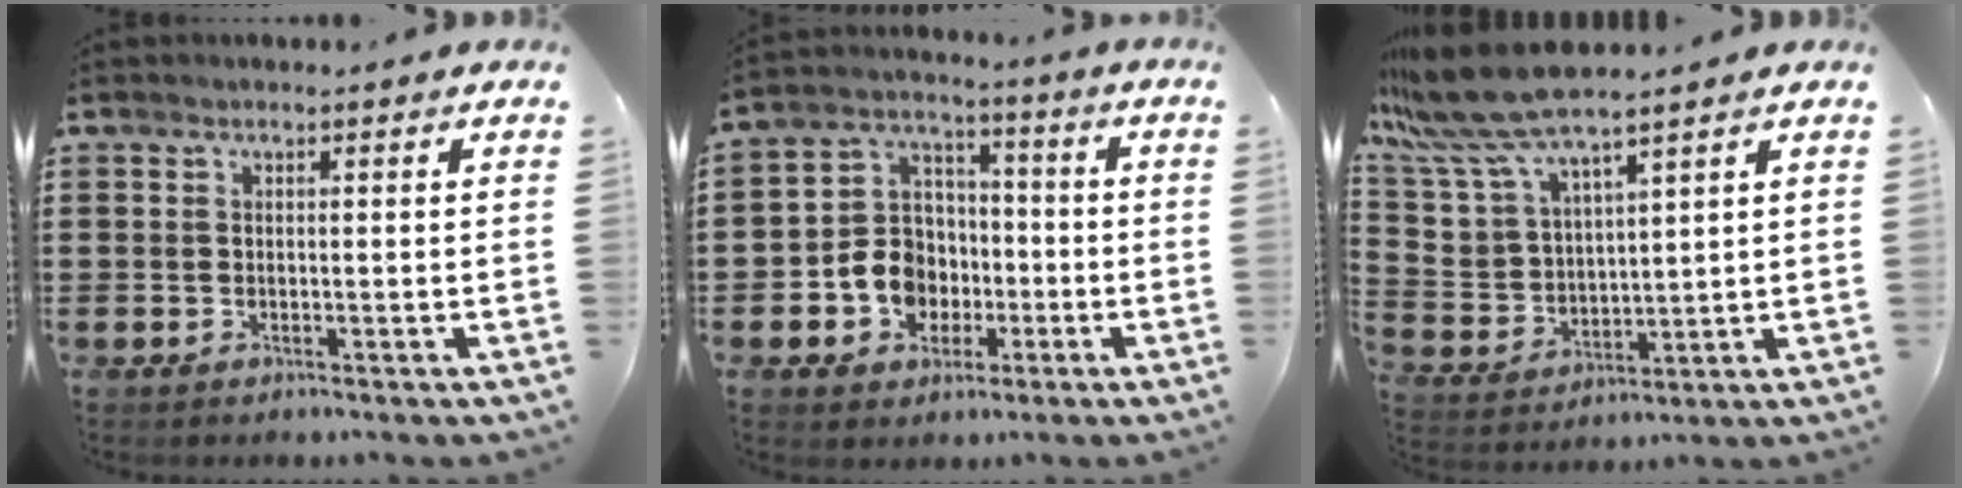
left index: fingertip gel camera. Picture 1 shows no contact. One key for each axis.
{"total": 8.8, "fx": -2.4, "fy": 7.8, "fz": 3.5, "tx": -0.108, "ty": 0.016, "tz": -0.043}
{"total": 9.9, "fx": 8.2, "fy": 2.0, "fz": 5.2, "tx": -0.146, "ty": -0.038, "tz": 0.145}